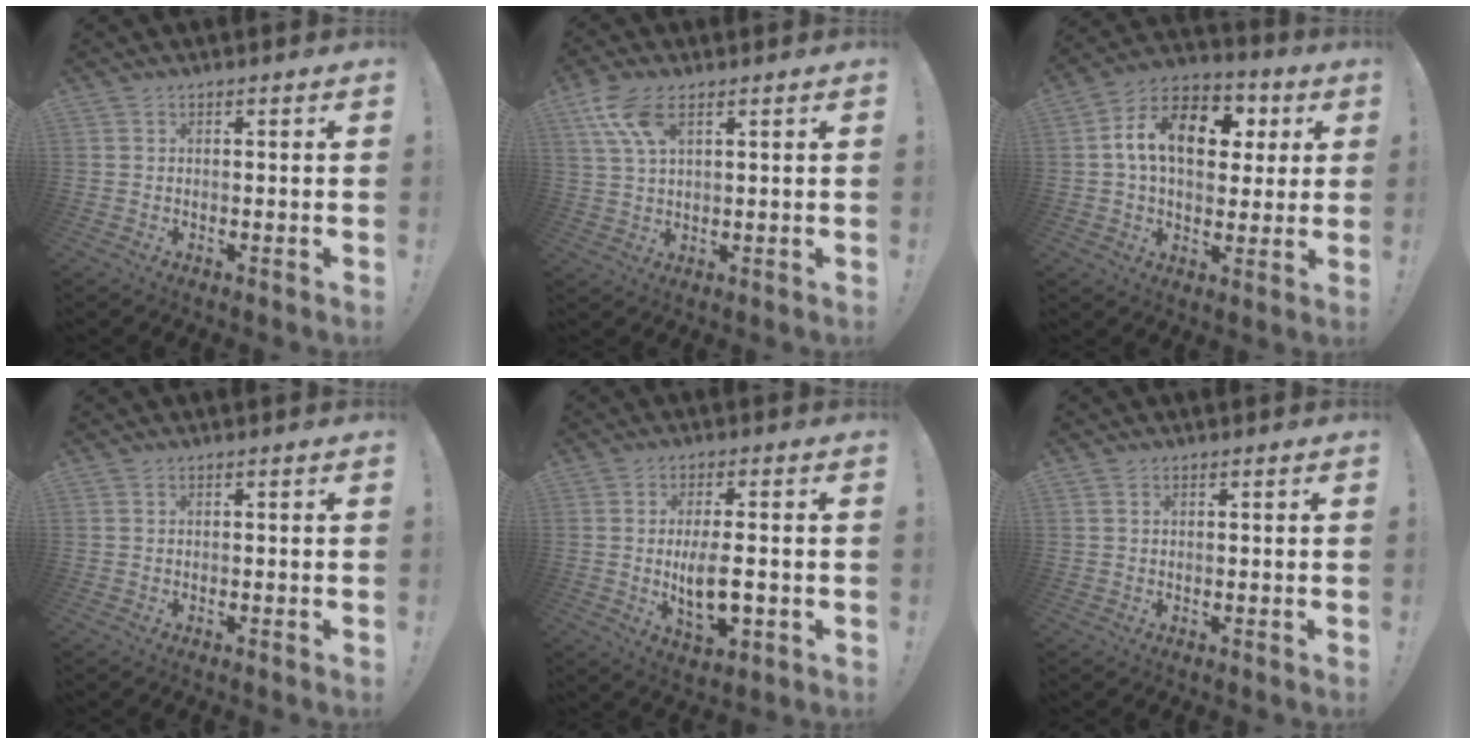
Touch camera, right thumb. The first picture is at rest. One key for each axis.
{"total": 8.9, "fx": 4.5, "fy": 4.0, "fz": 6.5, "tx": -0.132, "ty": -0.009, "tz": 0.087}
{"total": 16.9, "fx": 4.0, "fy": 11.2, "fz": 12.1, "tx": -0.176, "ty": 0.004, "tz": 0.072}
{"total": 0.0}
{"total": 10.0, "fx": -1.1, "fy": 4.0, "fz": 9.2, "tx": -0.145, "ty": -0.008, "tz": -0.019}
{"total": 0.7, "fx": 0.4, "fy": 0.5, "fz": 0.2, "tx": -0.009, "ty": 0.003, "tz": 0.009}